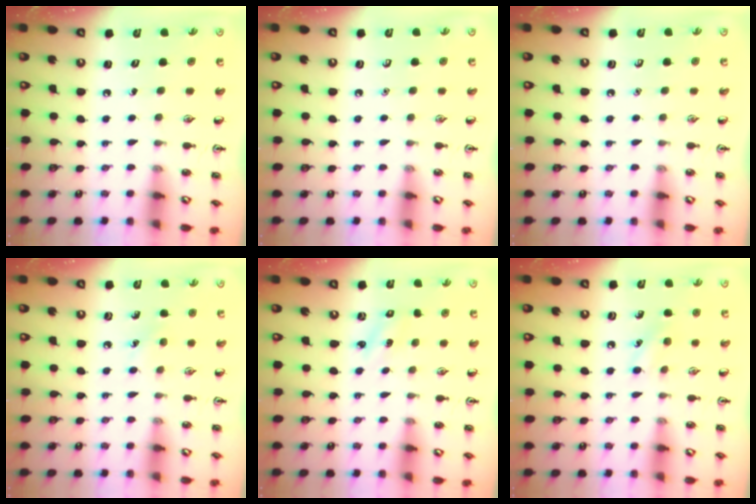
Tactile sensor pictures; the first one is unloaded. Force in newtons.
{"total": 0.0}
{"total": 0.0}
{"total": 5.3, "press": 5.0, "slide": 1.6}
{"total": 1.3, "press": 1.2, "slide": 0.5}
{"total": 7.6, "press": 7.3, "slide": 2.1}